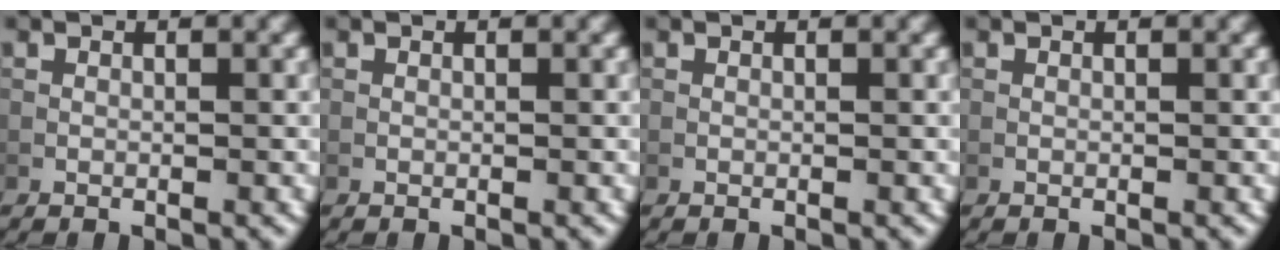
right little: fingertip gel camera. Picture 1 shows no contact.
{"total": 0.0}
{"total": 0.0}
{"total": 0.0}